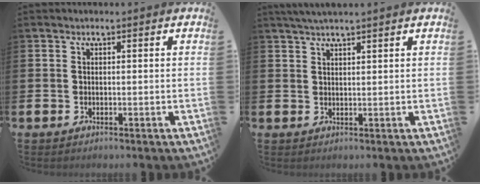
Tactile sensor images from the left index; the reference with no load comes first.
{"total": 2.3, "force": [2.1, -0.1, 0.9], "torque": [-0.024, 0.002, 0.040]}